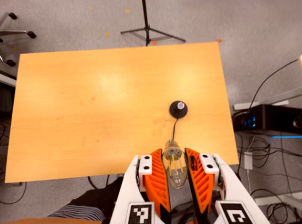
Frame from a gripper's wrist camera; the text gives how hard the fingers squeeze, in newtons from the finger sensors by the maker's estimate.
{"total": 21.2, "left": 24.4, "right": 17.9}